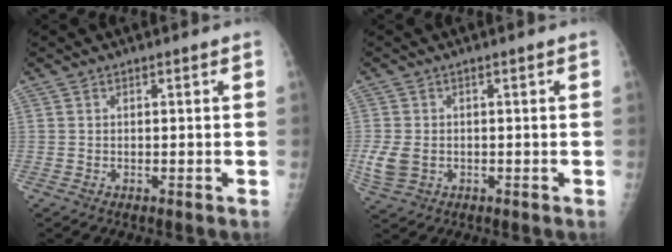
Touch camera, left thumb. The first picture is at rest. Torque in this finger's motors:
{"motor_torque": [0.05, 0.05, 0.23, 0.17, 0.05]}